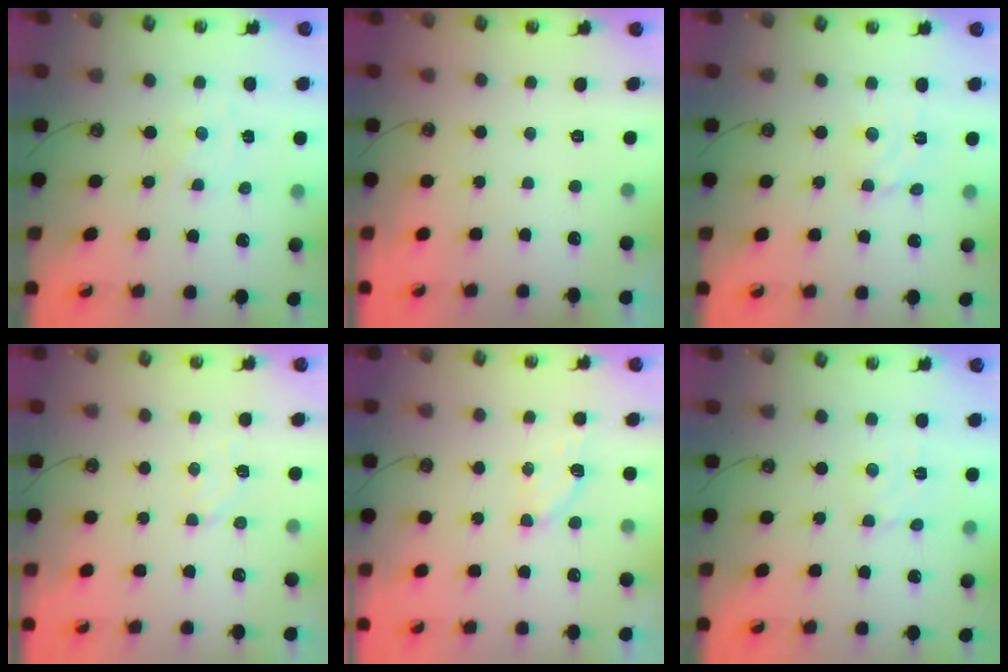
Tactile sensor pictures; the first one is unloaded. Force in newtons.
{"total": 0.0}
{"total": 4.6, "press": 4.6, "slide": 0.1}
{"total": 5.4, "press": 5.4, "slide": 0.6}
{"total": 4.6, "press": 4.5, "slide": 0.8}
{"total": 2.8, "press": 2.8, "slide": 0.4}